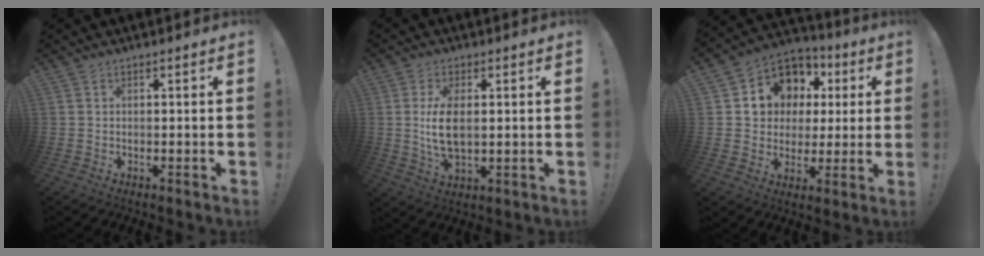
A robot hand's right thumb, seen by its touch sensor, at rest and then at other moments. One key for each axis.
{"total": 8.9, "fx": 0.6, "fy": 4.4, "fz": 7.7, "tx": -0.154, "ty": -0.014, "tz": 0.007}
{"total": 12.1, "fx": 4.2, "fy": 10.5, "fz": 4.3, "tx": -0.060, "ty": -0.028, "tz": 0.093}